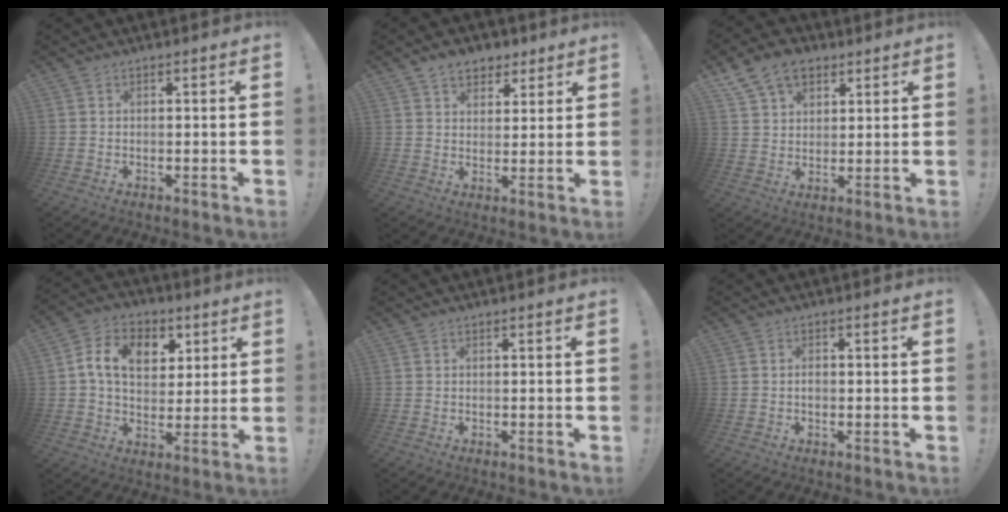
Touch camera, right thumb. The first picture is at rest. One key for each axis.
{"total": 7.4, "fx": 4.7, "fy": 5.2, "fz": 2.5, "tx": -0.036, "ty": -0.021, "tz": 0.090}
{"total": 10.8, "fx": 6.2, "fy": 7.4, "fz": 4.9, "tx": -0.082, "ty": -0.022, "tz": 0.121}
{"total": 12.7, "fx": 4.1, "fy": 9.3, "fz": 7.6, "tx": -0.118, "ty": 0.000, "tz": 0.079}
{"total": 0.0}
{"total": 1.1, "fx": -0.6, "fy": 0.7, "fz": 0.6, "tx": -0.010, "ty": 0.002, "tz": -0.012}